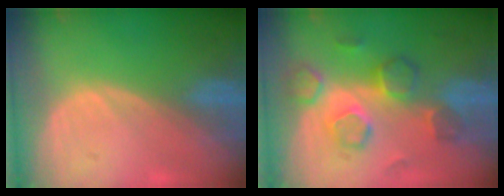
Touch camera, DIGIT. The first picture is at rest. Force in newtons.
{"total": 7.9, "press": 7.7, "slide": 2.1}